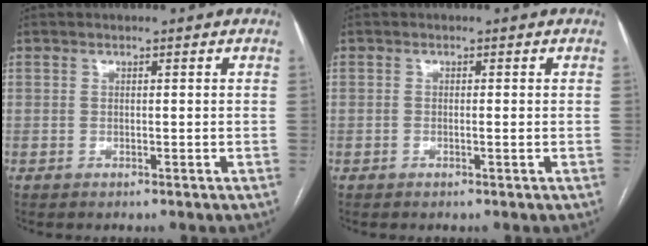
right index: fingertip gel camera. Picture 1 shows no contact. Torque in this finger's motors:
{"motor_torque": [-0.07, 0.31, -0.04, -0.01]}